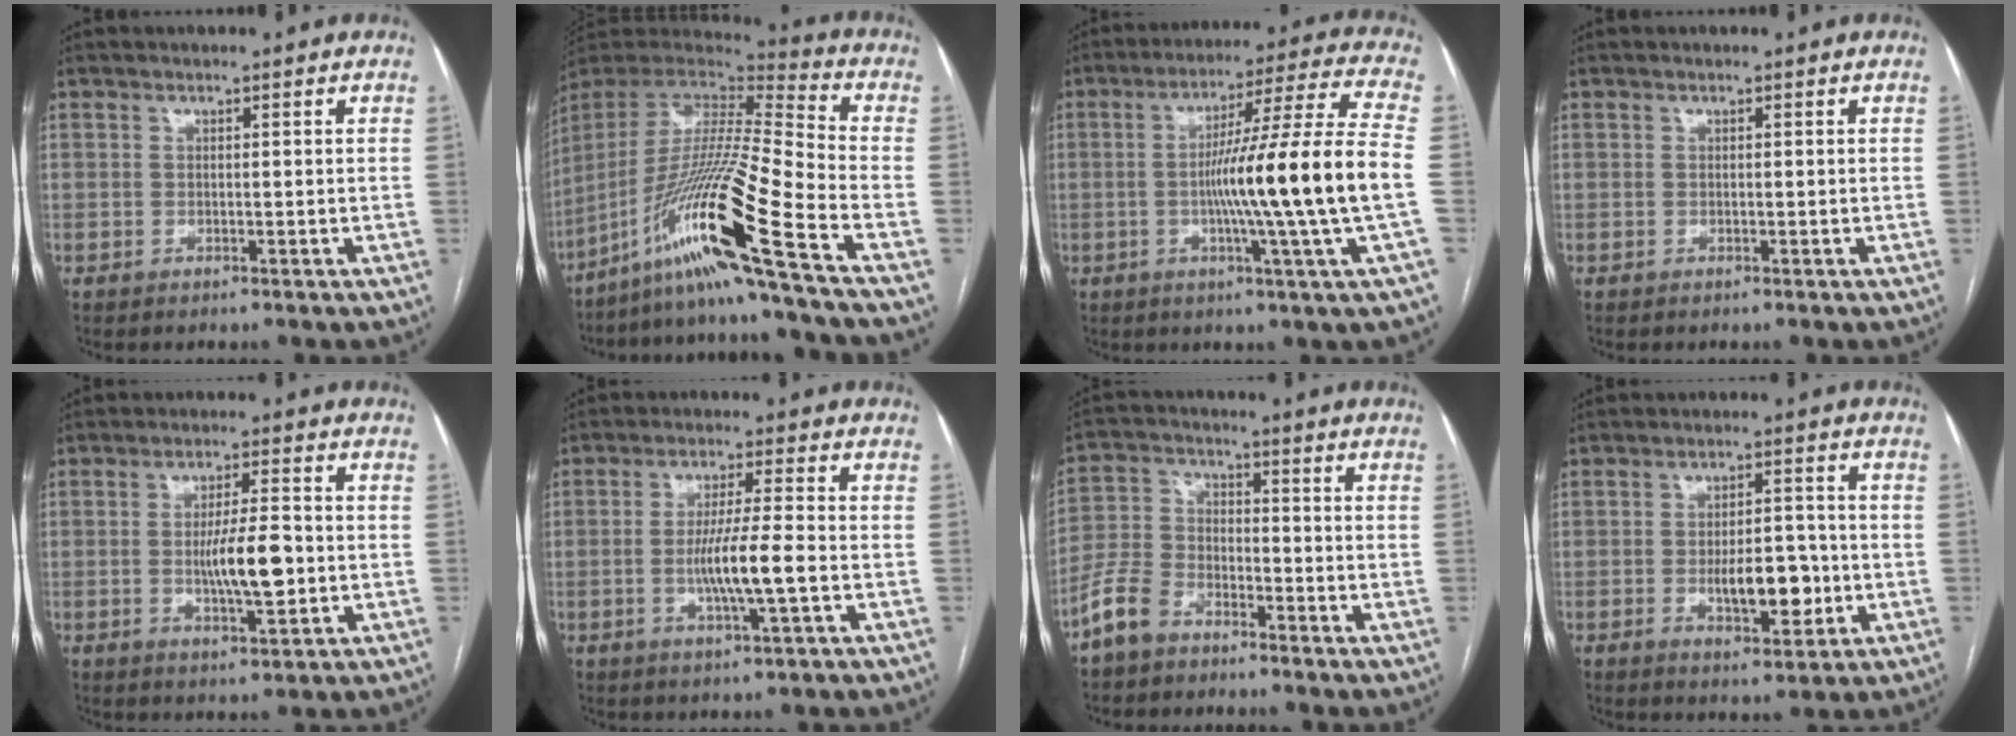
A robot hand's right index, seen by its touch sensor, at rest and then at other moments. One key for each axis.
{"total": 22.2, "fx": -12.9, "fy": -2.2, "fz": 17.9, "tx": -0.373, "ty": -0.029, "tz": -0.248}
{"total": 17.8, "fx": -2.4, "fy": -2.5, "fz": 17.5, "tx": -0.272, "ty": -0.006, "tz": -0.050}
{"total": 0.0}
{"total": 7.7, "fx": -0.9, "fy": 1.5, "fz": 7.5, "tx": -0.132, "ty": -0.003, "tz": -0.015}
{"total": 7.7, "fx": -1.7, "fy": -0.1, "fz": 7.5, "tx": -0.141, "ty": -0.005, "tz": -0.032}
{"total": 7.0, "fx": -5.3, "fy": 3.7, "fz": 2.8, "tx": -0.077, "ty": 0.001, "tz": -0.114}
{"total": 8.0, "fx": -1.9, "fy": 3.2, "fz": 7.1, "tx": -0.111, "ty": 0.003, "tz": -0.023}